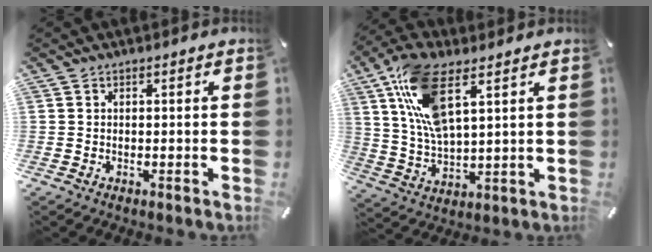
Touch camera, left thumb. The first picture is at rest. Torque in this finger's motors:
{"motor_torque": [2.42, 2.59, 1.39, -1.38, 0.67]}